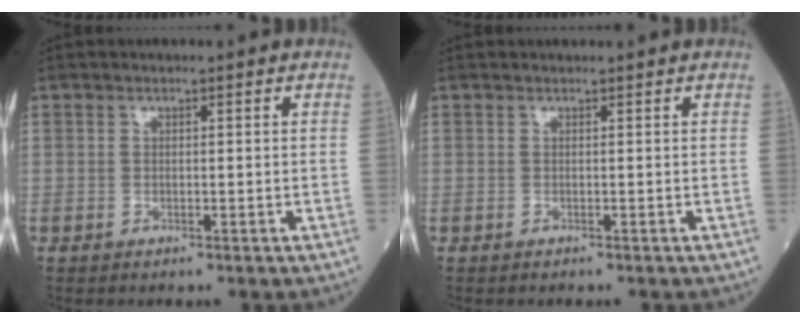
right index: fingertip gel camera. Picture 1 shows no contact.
{"total": 2.7, "force": [2.6, 0.2, 0.9], "torque": [-0.021, 0.024, 0.025]}